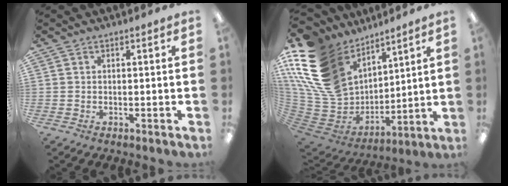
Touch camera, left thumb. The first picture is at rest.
{"total": 24.3, "force": [11.3, 16.6, 13.7], "torque": [-0.305, -0.068, 0.221]}